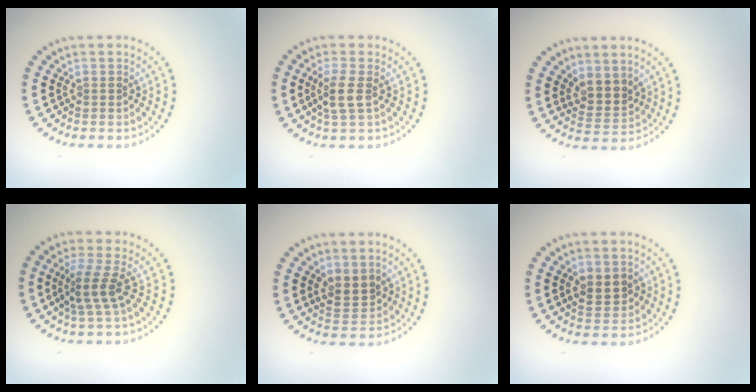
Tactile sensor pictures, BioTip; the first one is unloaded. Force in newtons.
{"total": 2.3, "press": 2.1, "slide": 1.0}
{"total": 2.5, "press": 1.9, "slide": 1.5}
{"total": 2.8, "press": 2.0, "slide": 2.0}
{"total": 2.5, "press": 2.3, "slide": 0.9}
{"total": 2.3, "press": 2.2, "slide": 0.3}